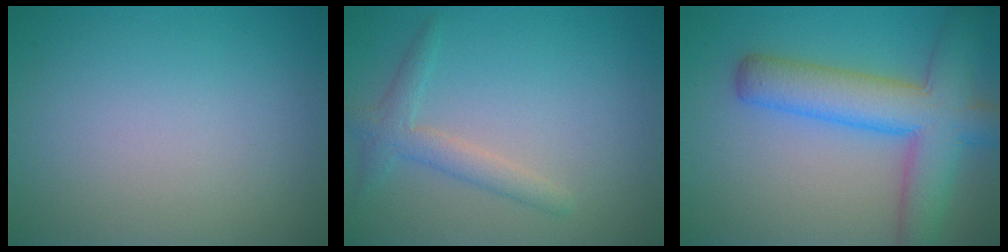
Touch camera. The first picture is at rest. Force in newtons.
{"total": 2.3, "press": 2.3, "slide": 0.1}
{"total": 8.0, "press": 8.0, "slide": 0.3}